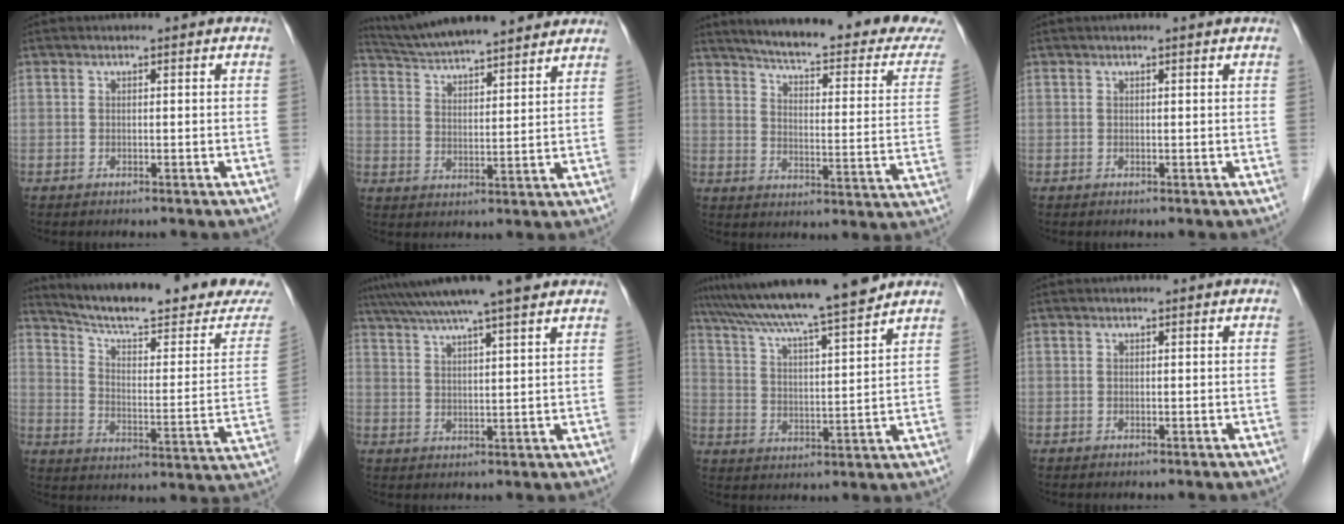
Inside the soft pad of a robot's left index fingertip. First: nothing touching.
{"total": 18.4, "force": [16.4, 2.7, 7.9], "torque": [-0.130, 0.033, 0.249]}
{"total": 24.1, "force": [21.8, 2.1, 10.0], "torque": [-0.138, -0.068, 0.262]}
{"total": 1.3, "force": [1.1, 0.0, 0.7], "torque": [-0.012, 0.011, 0.016]}
{"total": 24.2, "force": [21.9, 2.2, 10.2], "torque": [-0.150, -0.062, 0.287]}
{"total": 12.5, "force": [10.1, 0.1, 7.4], "torque": [-0.129, 0.034, 0.146]}
{"total": 16.1, "force": [14.1, -0.5, 7.7], "torque": [-0.134, 0.012, 0.220]}
{"total": 0.0}